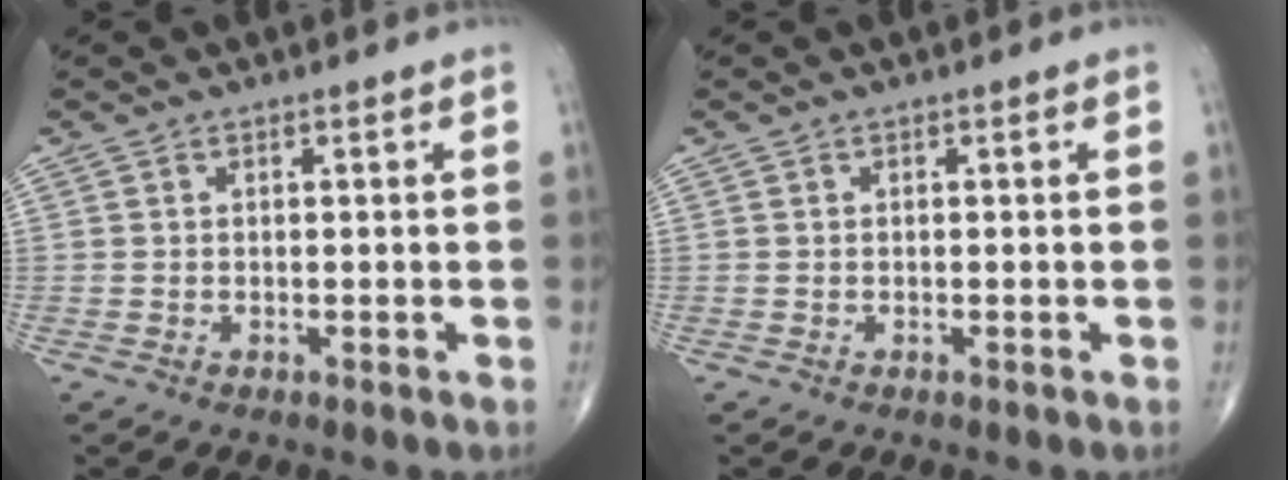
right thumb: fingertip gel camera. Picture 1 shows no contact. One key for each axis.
{"total": 0.0}